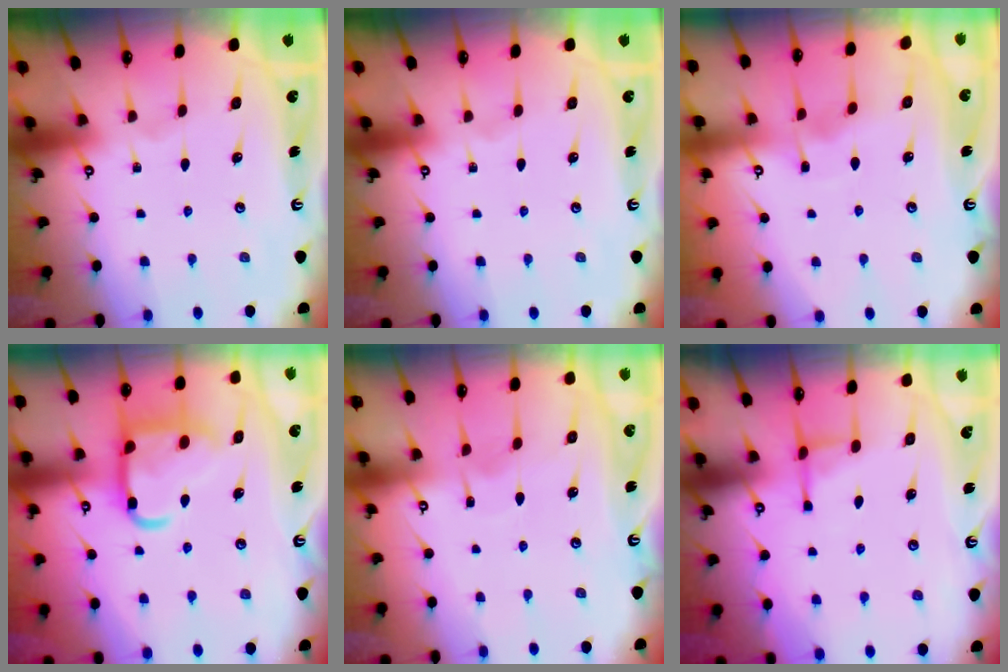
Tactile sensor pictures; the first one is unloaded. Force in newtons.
{"total": 0.0}
{"total": 2.9, "press": 2.9, "slide": 0.2}
{"total": 16.2, "press": 16.2, "slide": 1.5}
{"total": 4.5, "press": 4.5, "slide": 0.4}
{"total": 4.2, "press": 4.1, "slide": 0.6}